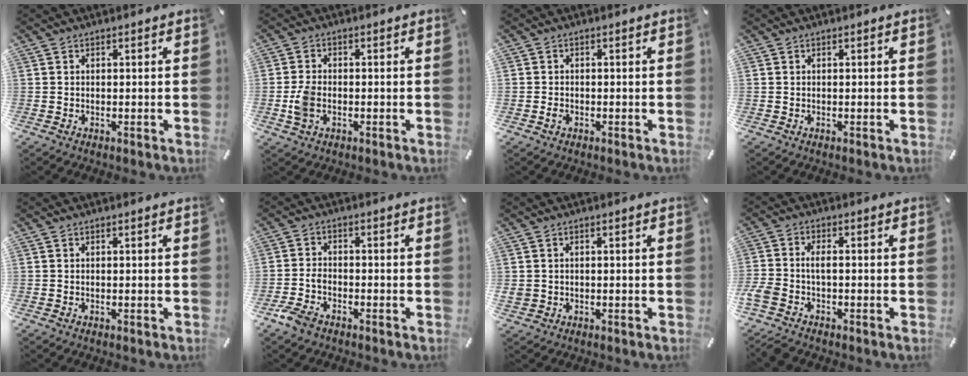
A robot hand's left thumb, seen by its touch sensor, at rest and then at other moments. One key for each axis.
{"total": 4.6, "fx": -1.2, "fy": 3.0, "fz": 3.3, "tx": -0.079, "ty": 0.000, "tz": -0.023}
{"total": 1.9, "fx": -0.7, "fy": 1.6, "fz": 0.6, "tx": -0.010, "ty": 0.006, "tz": -0.016}
{"total": 0.0}
{"total": 0.0}
{"total": 4.3, "fx": -2.8, "fy": 2.5, "fz": 2.0, "tx": -0.051, "ty": 0.010, "tz": -0.057}
{"total": 1.5, "fx": 0.0, "fy": 1.4, "fz": 0.6, "tx": -0.015, "ty": 0.003, "tz": -0.001}
{"total": 4.6, "fx": -2.2, "fy": 2.2, "fz": 3.4, "tx": -0.093, "ty": 0.001, "tz": -0.049}